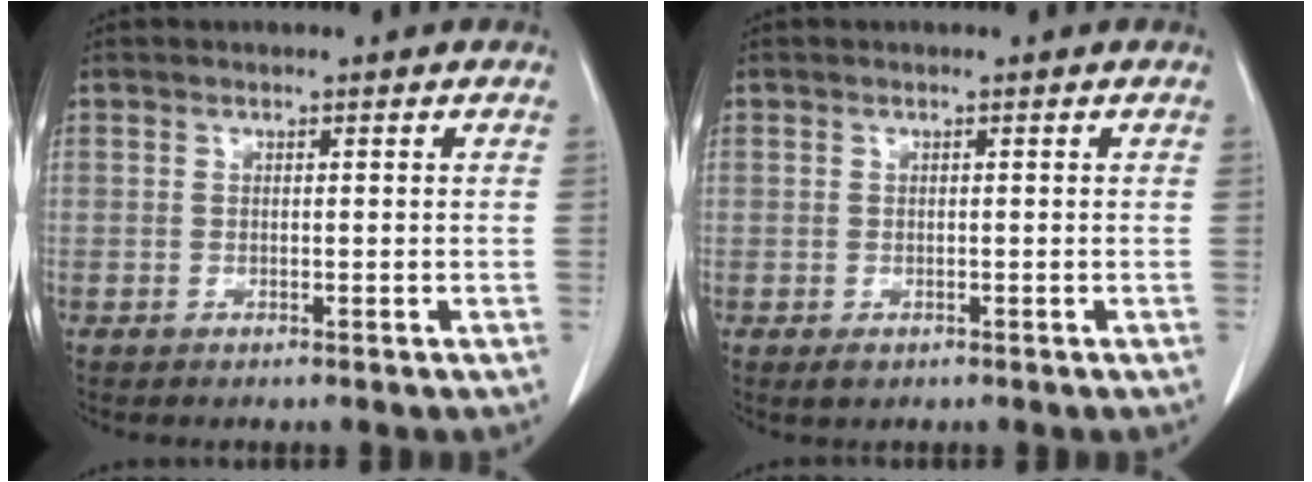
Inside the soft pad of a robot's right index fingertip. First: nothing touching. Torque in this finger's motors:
{"motor_torque": [-1.00, 0.32, -0.37, -0.13]}